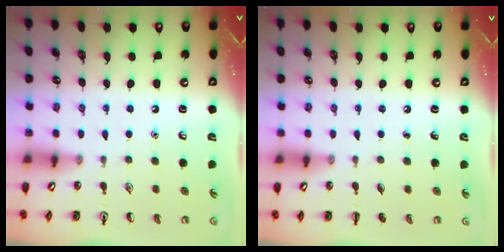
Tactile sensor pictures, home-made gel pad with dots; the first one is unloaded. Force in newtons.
{"total": 0.0}